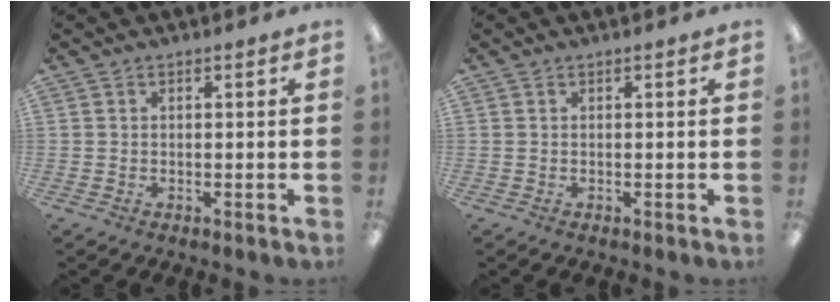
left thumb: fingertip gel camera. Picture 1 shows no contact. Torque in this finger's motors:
{"motor_torque": [-0.05, -0.01, 0.08, -0.01, 0.00]}